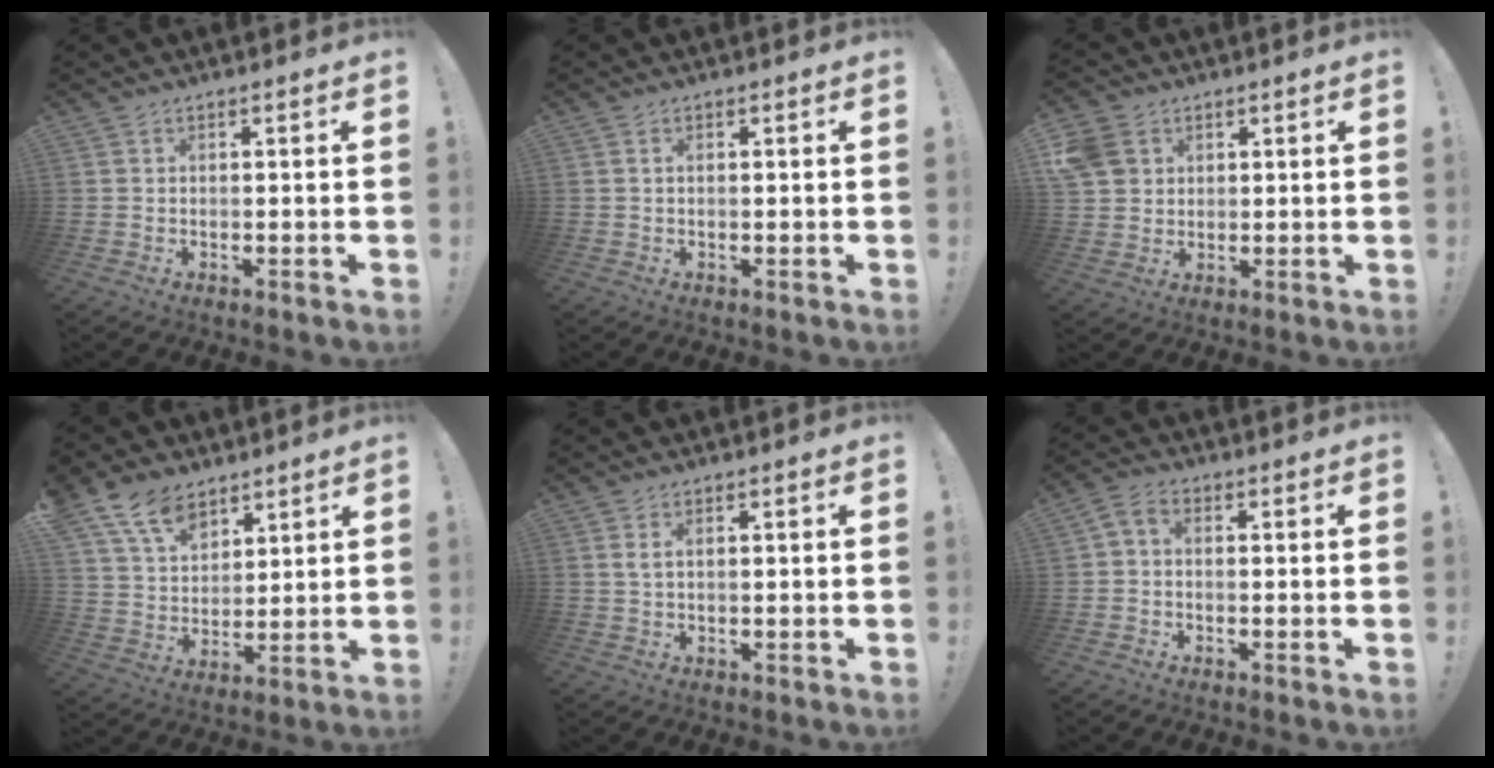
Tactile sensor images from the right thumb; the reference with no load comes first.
{"total": 0.8, "force": [0.3, 0.4, 0.7], "torque": [-0.015, 0.005, 0.004]}
{"total": 7.5, "force": [2.9, 6.4, 2.8], "torque": [-0.053, -0.002, 0.063]}
{"total": 12.8, "force": [8.5, 7.9, 5.4], "torque": [-0.109, -0.045, 0.168]}
{"total": 2.2, "force": [0.9, 0.8, 1.8], "torque": [-0.030, 0.000, 0.015]}
{"total": 2.4, "force": [-0.7, 1.5, 1.8], "torque": [-0.035, 0.007, -0.012]}